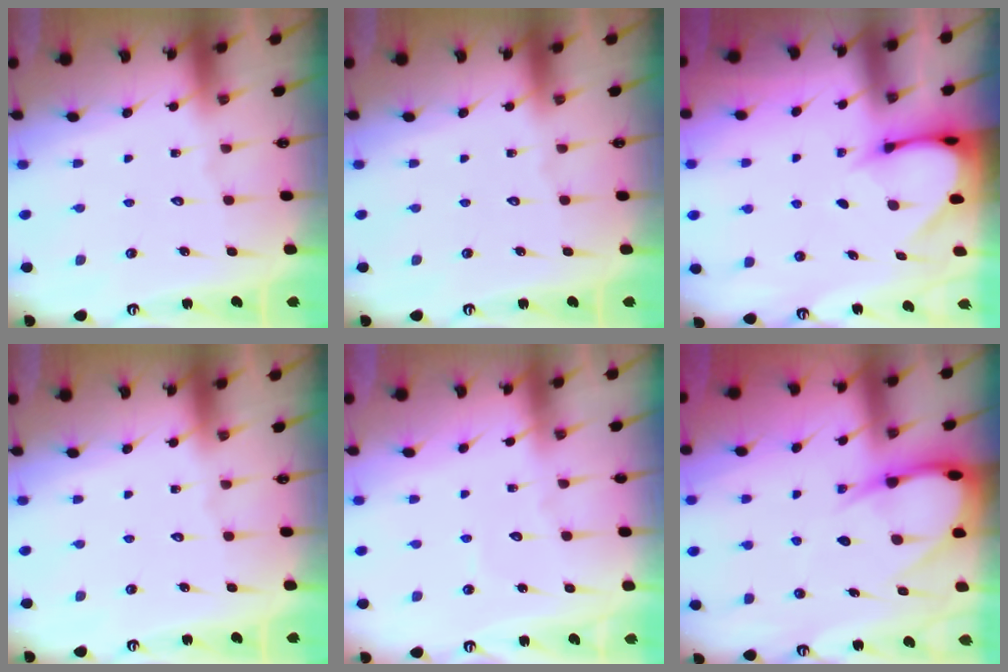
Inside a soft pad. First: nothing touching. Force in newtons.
{"total": 0.0}
{"total": 3.3, "press": 3.3, "slide": 0.1}
{"total": 0.0}
{"total": 2.7, "press": 2.6, "slide": 0.3}
{"total": 9.9, "press": 9.9, "slide": 1.0}